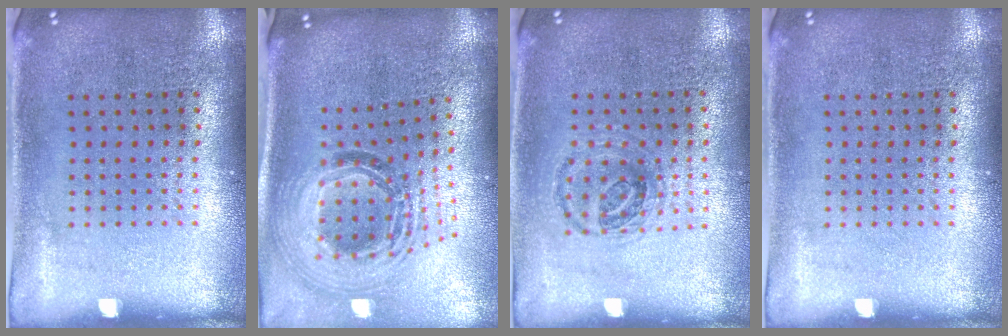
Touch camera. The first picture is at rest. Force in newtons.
{"total": 1.9, "press": 1.5, "slide": 1.1}
{"total": 1.0, "press": 0.9, "slide": 0.2}
{"total": 0.0}